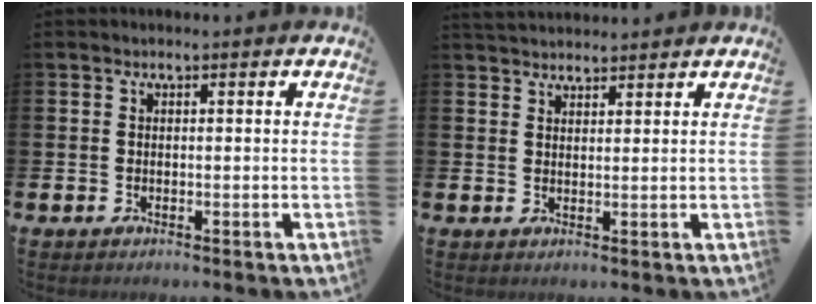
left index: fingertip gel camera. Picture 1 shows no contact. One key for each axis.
{"total": 1.6, "fx": 1.6, "fy": 0.4, "fz": 0.0, "tx": 0.013, "ty": -0.006, "tz": 0.026}